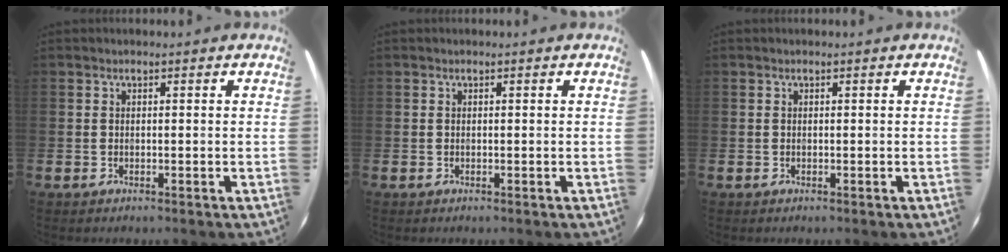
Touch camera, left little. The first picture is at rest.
{"total": 0.0}
{"total": 0.0}